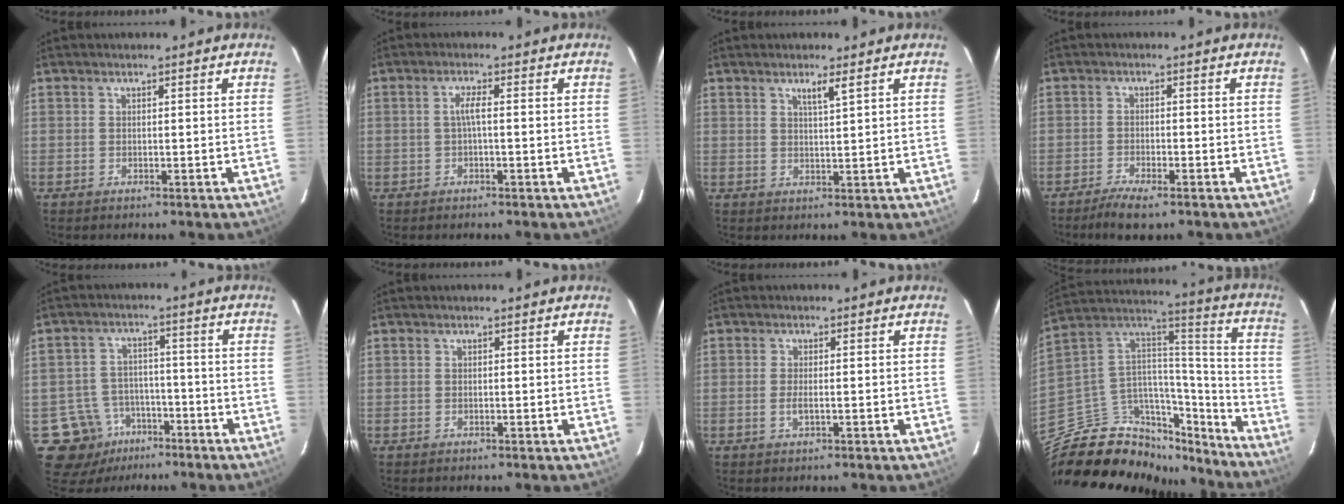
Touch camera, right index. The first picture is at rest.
{"total": 2.0, "force": [-0.3, 0.0, 1.9], "torque": [-0.039, 0.003, -0.006]}
{"total": 2.5, "force": [1.6, -0.2, 1.9], "torque": [-0.031, 0.000, 0.029]}
{"total": 4.7, "force": [-3.7, 1.2, 2.8], "torque": [-0.072, -0.010, -0.069]}
{"total": 9.6, "force": [-5.4, 7.7, 1.5], "torque": [-0.053, 0.024, -0.072]}
{"total": 0.0}
{"total": 2.0, "force": [-0.5, 0.5, 1.8], "torque": [-0.037, -0.004, -0.008]}
{"total": 26.3, "force": [-20.7, 12.8, 10.0], "torque": [-0.189, 0.074, -0.319]}